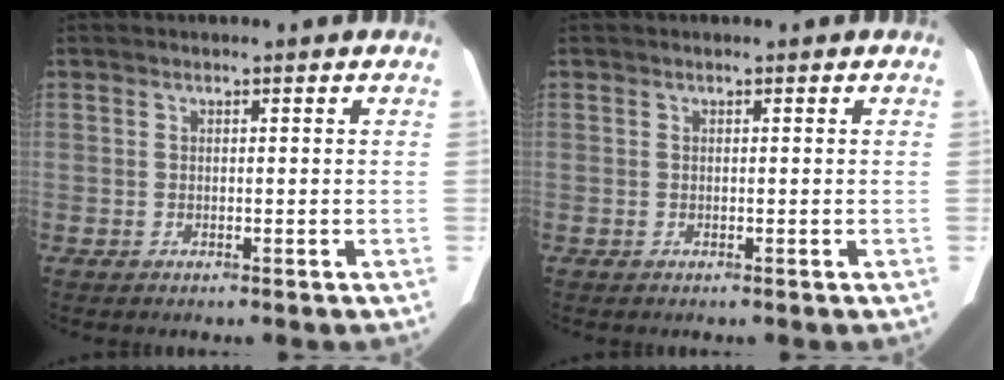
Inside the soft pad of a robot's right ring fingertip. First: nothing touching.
{"total": 0.0}